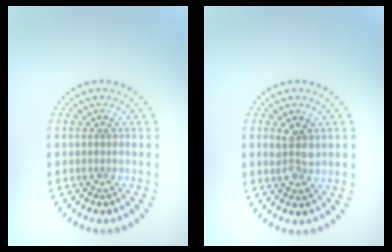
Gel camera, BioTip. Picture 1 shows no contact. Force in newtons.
{"total": 2.6, "press": 2.5, "slide": 0.8}